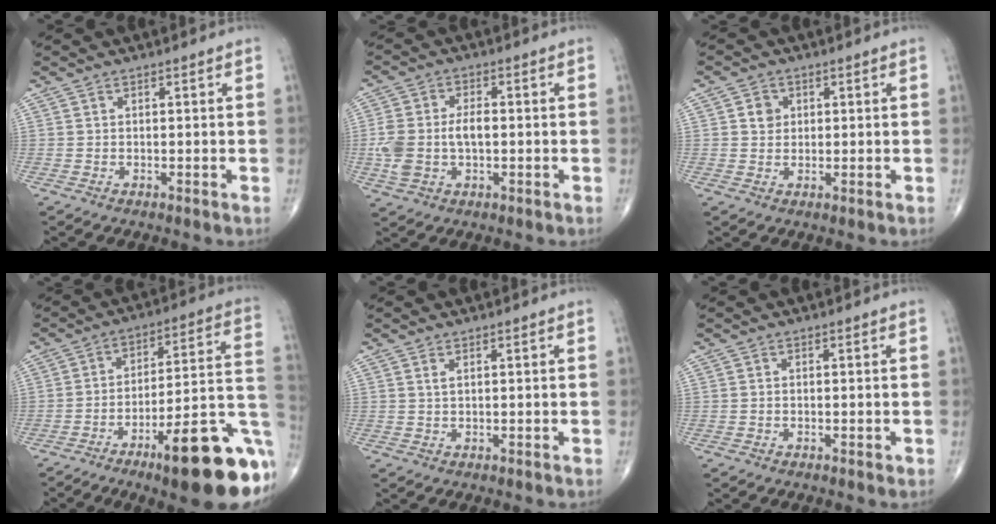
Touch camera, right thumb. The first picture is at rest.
{"total": 8.8, "force": [-0.8, 5.2, 7.0], "torque": [-0.155, 0.017, -0.010]}
{"total": 2.9, "force": [0.7, 2.5, 1.1], "torque": [-0.004, -0.001, 0.009]}
{"total": 23.9, "force": [-10.1, 5.7, 20.9], "torque": [-0.220, 0.058, -0.140]}
{"total": 0.8, "force": [0.5, 0.2, 0.6], "torque": [-0.013, 0.001, 0.011]}
{"total": 0.6, "force": [-0.3, 0.3, 0.5], "torque": [-0.006, 0.000, -0.006]}